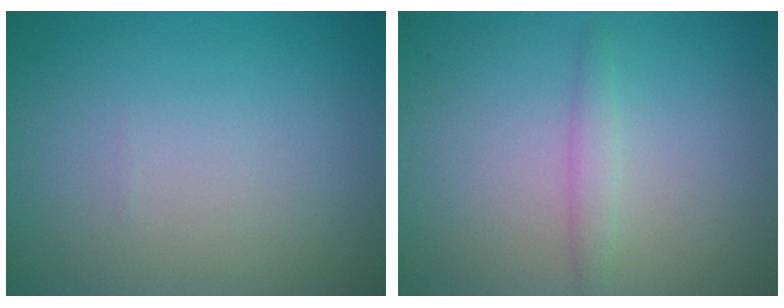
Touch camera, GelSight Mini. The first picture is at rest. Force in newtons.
{"total": 1.4, "press": 1.4, "slide": 0.0}